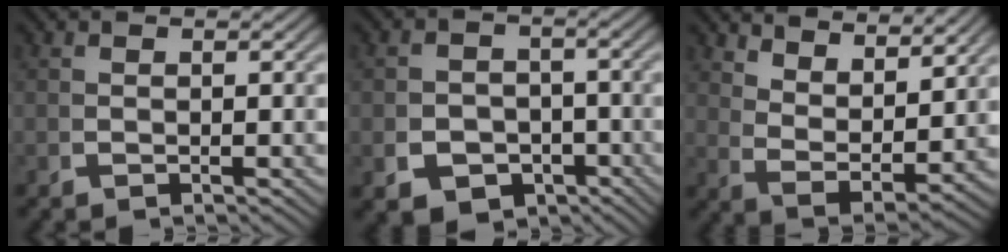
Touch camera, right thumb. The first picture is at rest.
{"total": 8.6, "force": [-4.6, 6.7, 3.0], "torque": [-0.051, -0.035, -0.061]}
{"total": 6.1, "force": [2.5, 3.2, 4.5], "torque": [-0.109, -0.028, 0.062]}